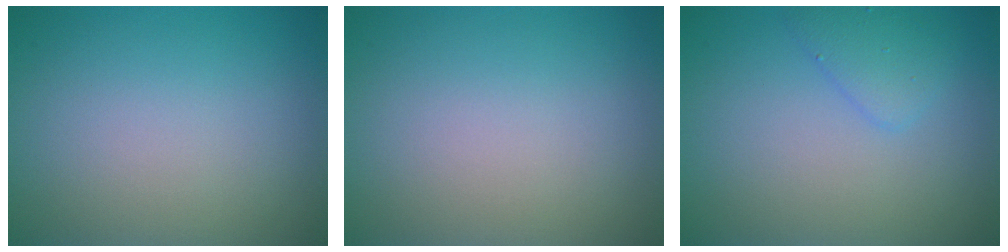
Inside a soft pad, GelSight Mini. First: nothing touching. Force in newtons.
{"total": 0.0}
{"total": 1.9, "press": 1.9, "slide": 0.0}